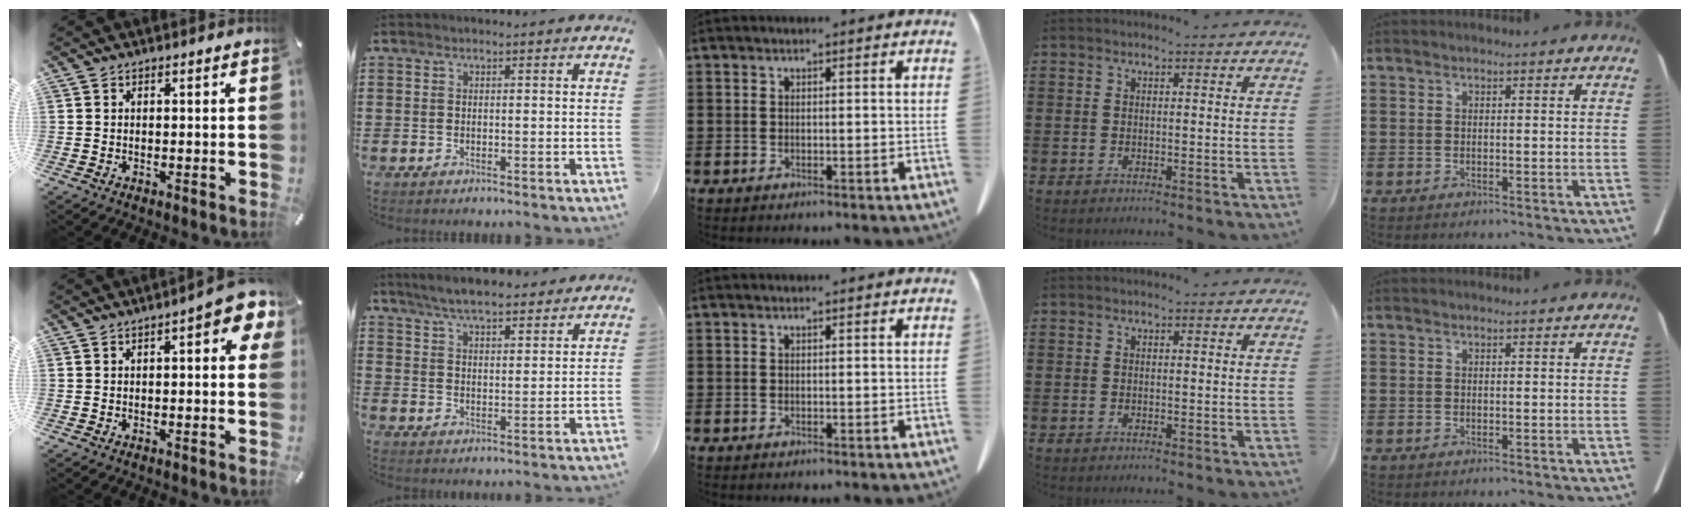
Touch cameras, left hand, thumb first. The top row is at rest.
{"thumb": {"total": 7.9, "force": [2.6, 2.7, 6.9], "torque": [-0.089, -0.008, 0.039]}, "index": {"total": 6.4, "force": [6.0, 1.1, 2.2], "torque": [-0.061, -0.010, 0.111]}}